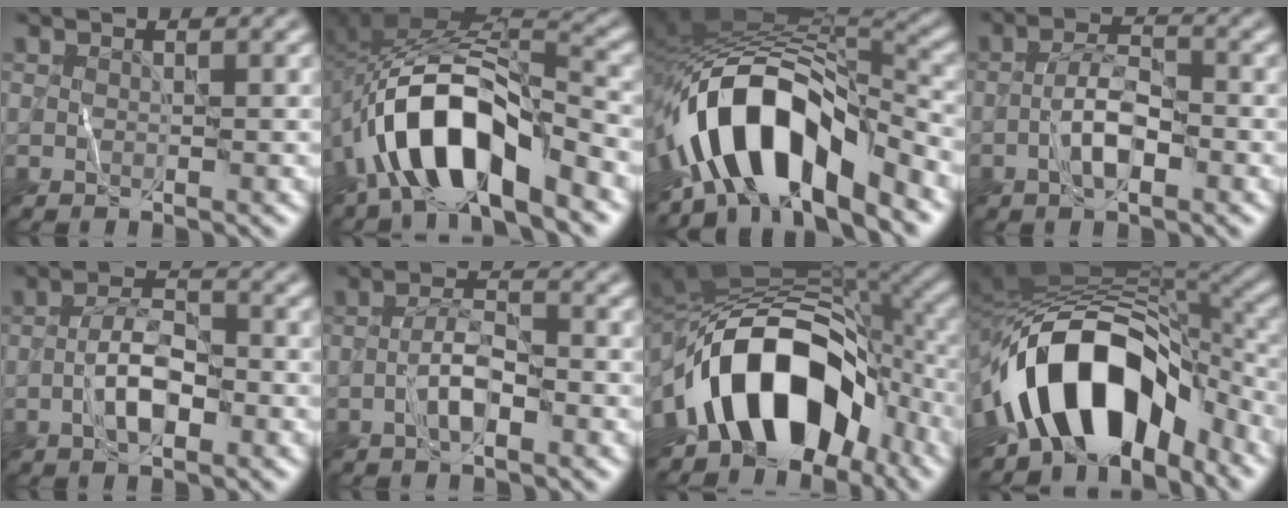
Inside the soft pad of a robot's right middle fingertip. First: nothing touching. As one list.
[{"total": 10.7, "force": [-5.2, 4.7, 8.1], "torque": [-0.154, 0.009, -0.094]}, {"total": 12.4, "force": [-5.9, 5.7, 9.3], "torque": [-0.147, 0.011, -0.109]}, {"total": 3.3, "force": [-1.3, 1.1, 2.9], "torque": [-0.053, 0.009, -0.031]}, {"total": 3.6, "force": [-1.3, 1.3, 3.1], "torque": [-0.056, 0.009, -0.031]}, {"total": 2.8, "force": [-1.1, 0.8, 2.4], "torque": [-0.047, 0.008, -0.028]}, {"total": 14.8, "force": [-6.0, 8.7, 10.4], "torque": [-0.152, 0.017, -0.114]}, {"total": 13.7, "force": [-5.8, 8.2, 9.3], "torque": [-0.144, 0.006, -0.100]}]